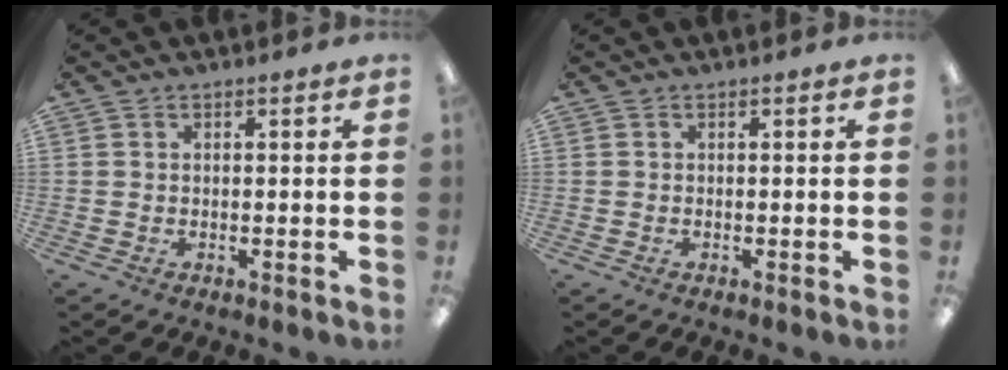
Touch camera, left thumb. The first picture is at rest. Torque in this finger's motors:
{"motor_torque": [0.00, 0.00, 0.00, 0.00, 0.00]}